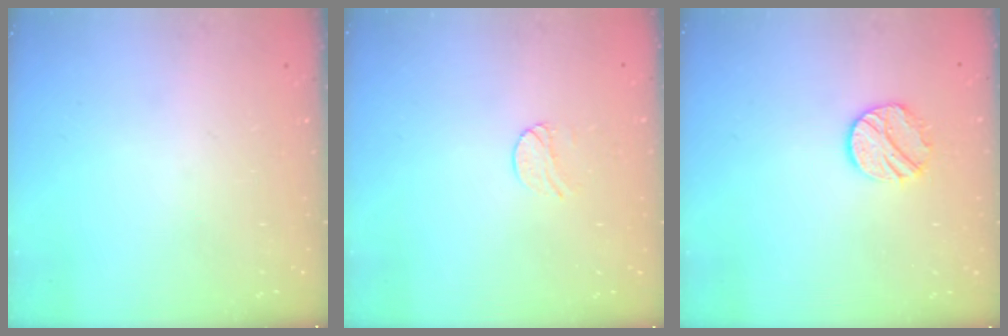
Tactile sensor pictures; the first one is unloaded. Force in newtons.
{"total": 6.0, "press": 5.9, "slide": 0.6}
{"total": 9.4, "press": 9.4, "slide": 0.2}